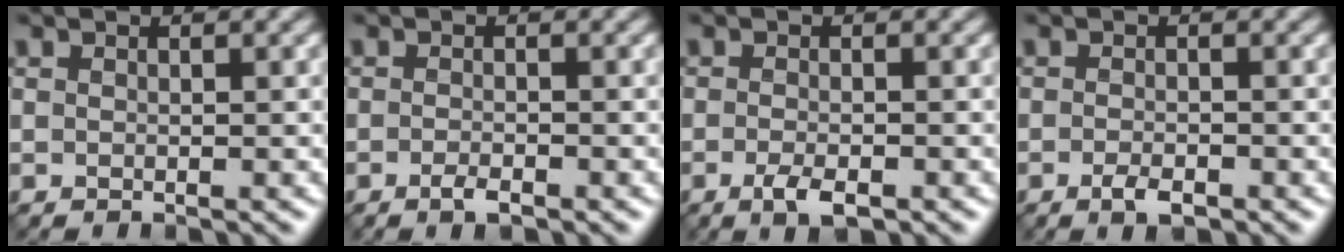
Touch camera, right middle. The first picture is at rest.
{"total": 1.4, "force": [-0.8, 0.3, 1.0], "torque": [-0.020, -0.003, -0.016]}
{"total": 2.3, "force": [-1.2, 0.7, 1.9], "torque": [-0.038, -0.006, -0.023]}
{"total": 1.7, "force": [-1.0, 0.6, 1.3], "torque": [-0.025, -0.005, -0.018]}